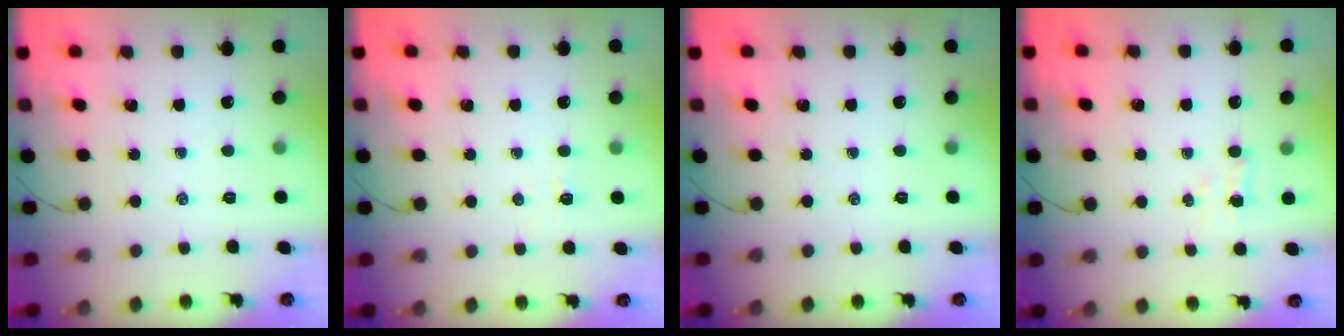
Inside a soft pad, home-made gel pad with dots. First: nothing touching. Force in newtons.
{"total": 2.6, "press": 2.5, "slide": 0.8}
{"total": 0.0}
{"total": 2.5, "press": 2.3, "slide": 0.8}